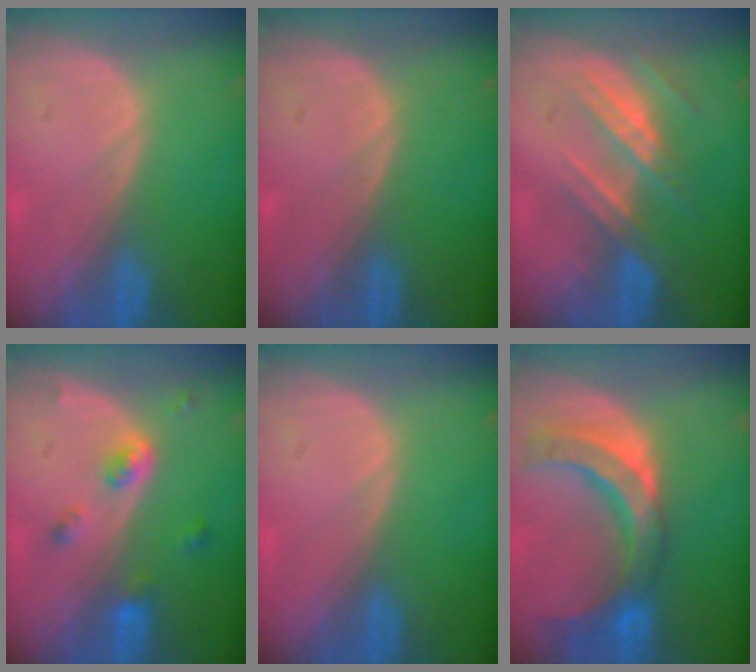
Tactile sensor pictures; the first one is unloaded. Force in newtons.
{"total": 0.0}
{"total": 7.2, "press": 6.6, "slide": 2.8}
{"total": 4.3, "press": 3.9, "slide": 1.7}
{"total": 0.0}
{"total": 10.6, "press": 9.3, "slide": 5.1}